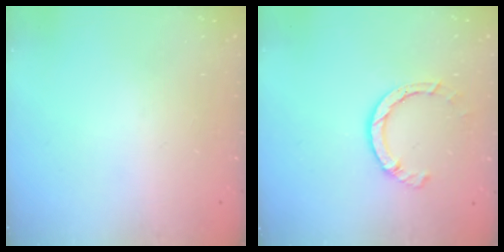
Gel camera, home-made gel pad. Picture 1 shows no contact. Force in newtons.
{"total": 6.2, "press": 6.2, "slide": 0.9}